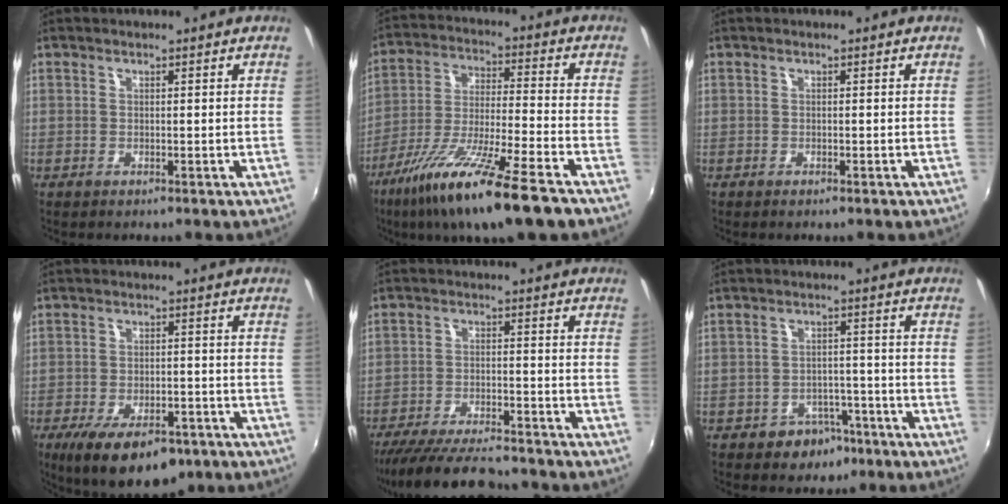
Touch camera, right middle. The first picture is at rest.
{"total": 18.5, "force": [-12.1, 1.7, 13.9], "torque": [-0.271, -0.049, -0.214]}
{"total": 0.0}
{"total": 13.8, "force": [-8.8, 5.9, 8.9], "torque": [-0.175, -0.033, -0.129]}
{"total": 15.0, "force": [-13.4, 2.5, 6.4], "torque": [-0.141, -0.020, -0.216]}
{"total": 5.5, "force": [-3.6, 3.9, 1.4], "torque": [-0.035, 0.017, -0.040]}